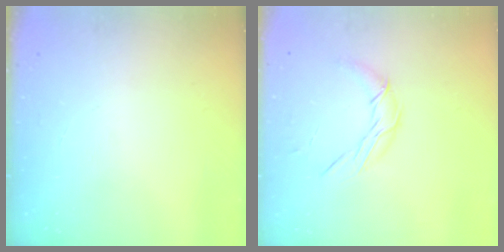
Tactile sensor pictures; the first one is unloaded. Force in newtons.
{"total": 7.9, "press": 7.9, "slide": 0.2}